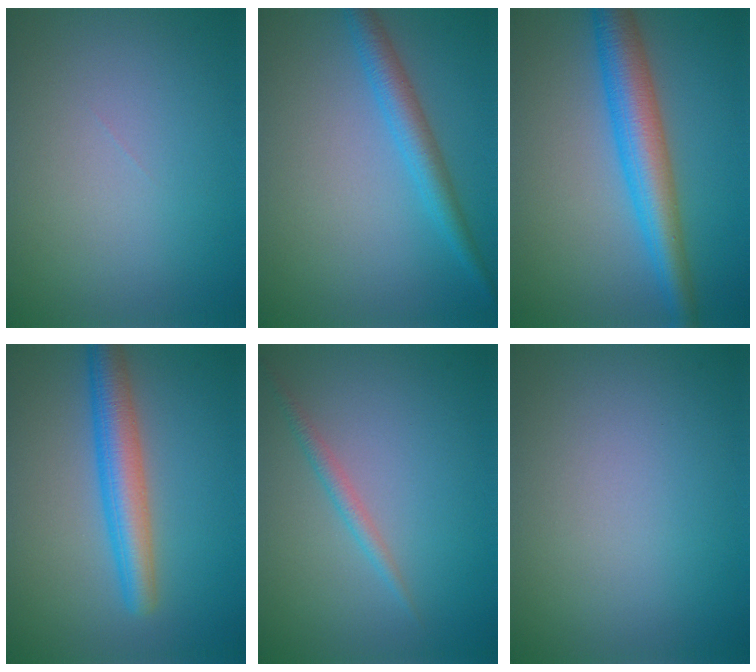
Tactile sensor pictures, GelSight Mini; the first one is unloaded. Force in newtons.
{"total": 3.0, "press": 3.0, "slide": 0.1}
{"total": 6.2, "press": 6.2, "slide": 0.1}
{"total": 4.7, "press": 4.7, "slide": 0.2}
{"total": 1.4, "press": 1.4, "slide": 0.1}
{"total": 0.0}